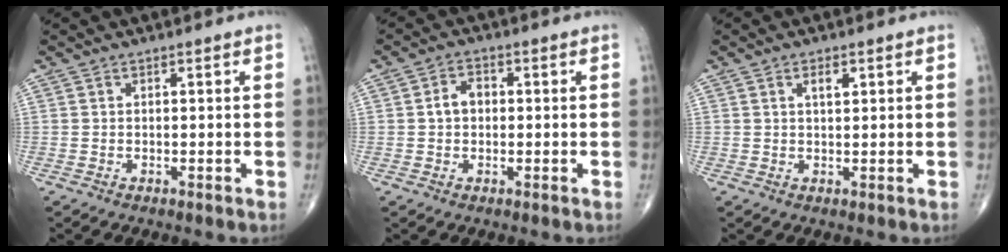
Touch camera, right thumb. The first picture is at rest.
{"total": 3.7, "force": [0.1, 2.8, 2.5], "torque": [-0.039, 0.015, -0.003]}
{"total": 2.1, "force": [1.0, 0.9, 1.7], "torque": [-0.021, -0.006, 0.015]}